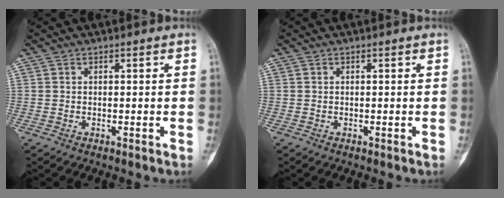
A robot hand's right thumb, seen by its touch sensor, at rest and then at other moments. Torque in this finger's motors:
{"motor_torque": [0.43, 0.19, -0.33, 0.02, 0.08]}